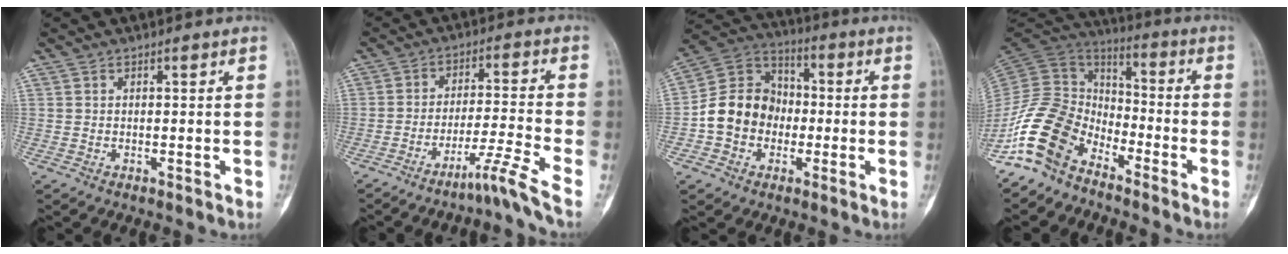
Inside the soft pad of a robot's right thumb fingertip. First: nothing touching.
{"total": 7.6, "force": [-5.5, -2.5, 4.5], "torque": [-0.092, 0.040, -0.100]}
{"total": 12.9, "force": [-2.3, 11.0, 6.4], "torque": [-0.089, 0.041, -0.049]}
{"total": 14.8, "force": [-9.6, 8.7, 7.1], "torque": [-0.131, 0.084, -0.199]}